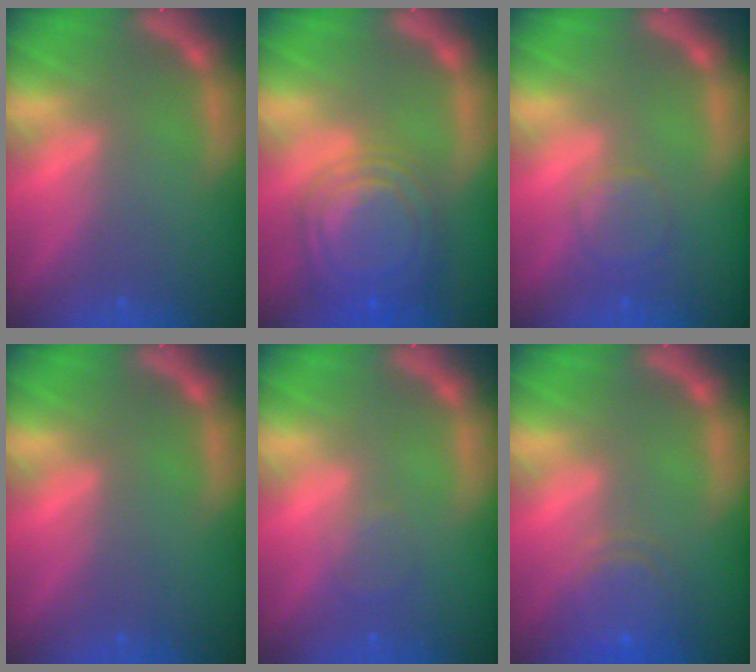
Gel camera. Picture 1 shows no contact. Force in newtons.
{"total": 10.0}
{"total": 2.9}
{"total": 0.0}
{"total": 1.5}
{"total": 5.1}